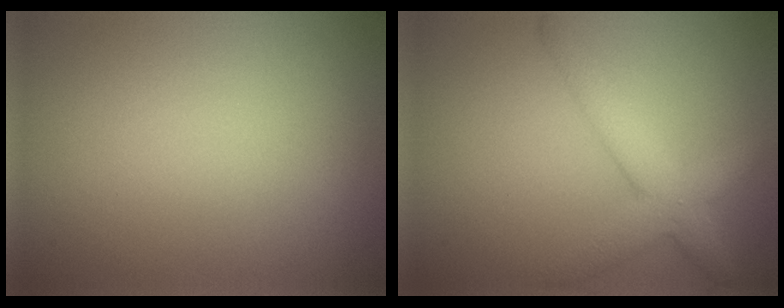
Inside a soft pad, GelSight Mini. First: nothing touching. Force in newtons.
{"total": 4.6, "press": 4.6, "slide": 0.2}